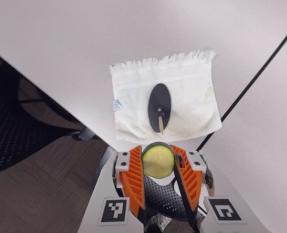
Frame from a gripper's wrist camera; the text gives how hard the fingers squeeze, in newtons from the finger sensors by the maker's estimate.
{"total": 8.8, "left": 8.8, "right": 8.9}